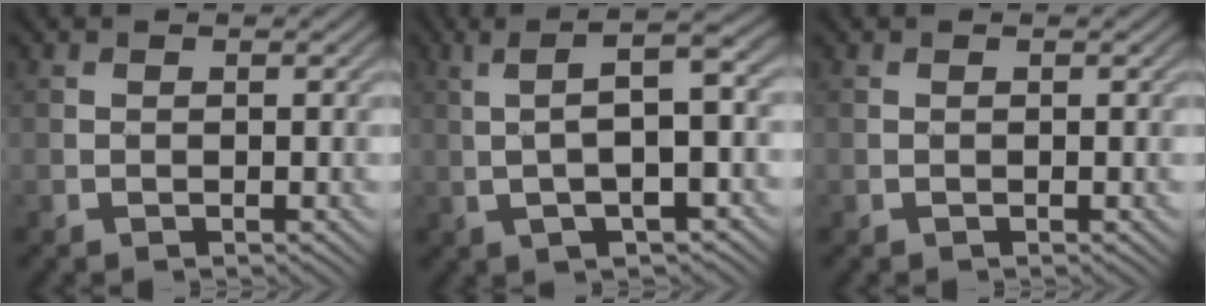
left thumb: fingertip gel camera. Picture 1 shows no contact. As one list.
[{"total": 7.6, "force": [0.5, 1.8, 7.4], "torque": [-0.132, 0.021, 0.004]}, {"total": 0.0}]